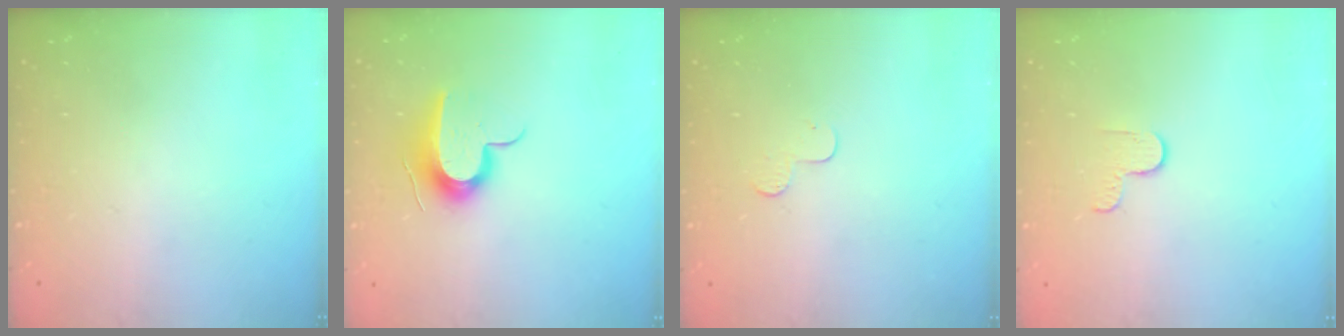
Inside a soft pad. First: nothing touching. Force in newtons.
{"total": 11.3, "press": 11.3, "slide": 0.4}
{"total": 3.9, "press": 3.9, "slide": 0.4}
{"total": 2.7, "press": 2.6, "slide": 0.4}